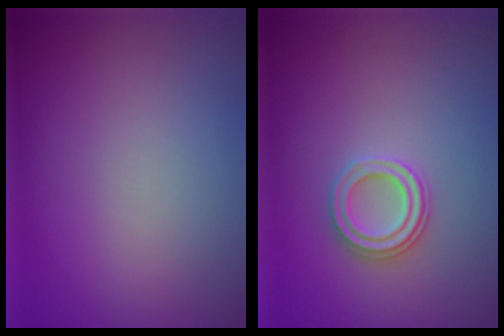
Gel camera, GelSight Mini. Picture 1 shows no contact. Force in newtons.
{"total": 2.4, "press": 2.3, "slide": 0.6}